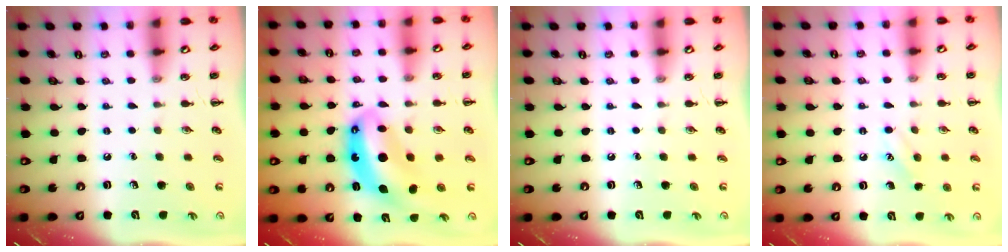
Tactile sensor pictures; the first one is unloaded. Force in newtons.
{"total": 10.2, "press": 9.8, "slide": 2.9}
{"total": 0.0}
{"total": 6.5, "press": 6.3, "slide": 1.8}